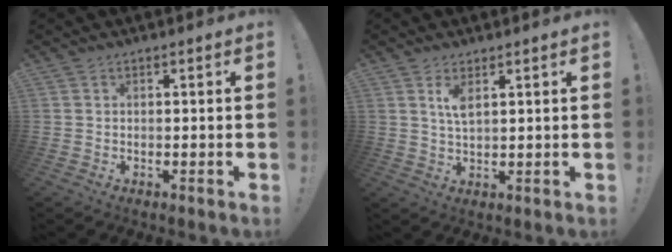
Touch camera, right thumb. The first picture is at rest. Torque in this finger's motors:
{"motor_torque": [0.07, -0.02, 0.04, 0.04, 0.00]}